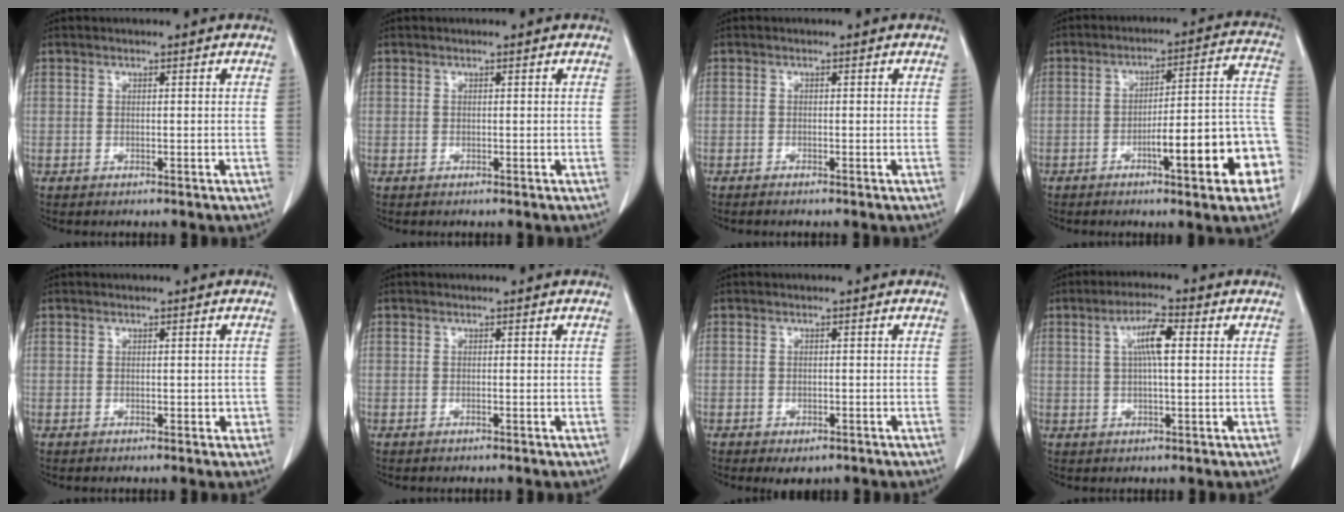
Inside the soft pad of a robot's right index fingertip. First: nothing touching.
{"total": 0.0}
{"total": 0.8, "force": [-0.7, 0.0, 0.4], "torque": [-0.010, -0.001, -0.011]}
{"total": 15.2, "force": [-5.9, 2.0, 13.9], "torque": [-0.137, 0.034, -0.074]}
{"total": 1.4, "force": [-0.2, 1.0, 1.0], "torque": [-0.006, 0.004, 0.001]}
{"total": 0.0}
{"total": 2.7, "force": [-1.7, 1.4, 1.5], "torque": [-0.016, -0.002, -0.014]}
{"total": 5.5, "force": [1.3, 0.9, 5.3], "torque": [-0.098, 0.011, 0.024]}